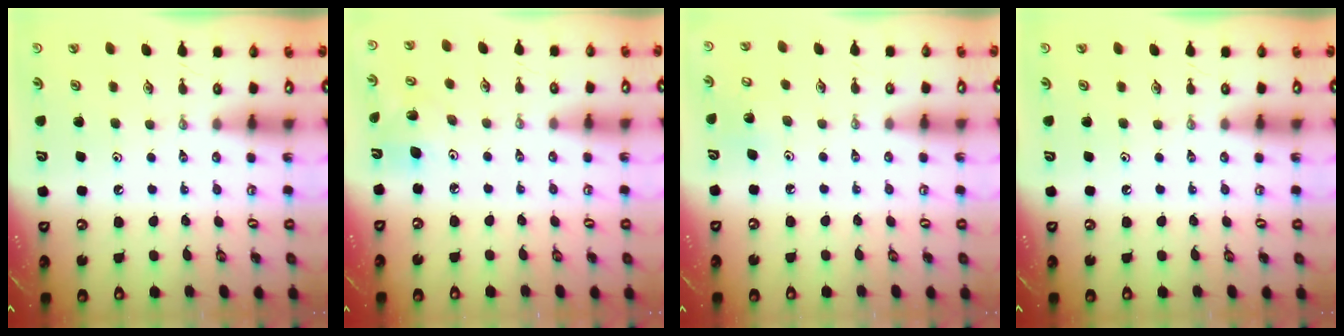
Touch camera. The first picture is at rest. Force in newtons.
{"total": 7.4, "press": 7.3, "slide": 1.2}
{"total": 5.1, "press": 5.0, "slide": 0.9}
{"total": 0.0}